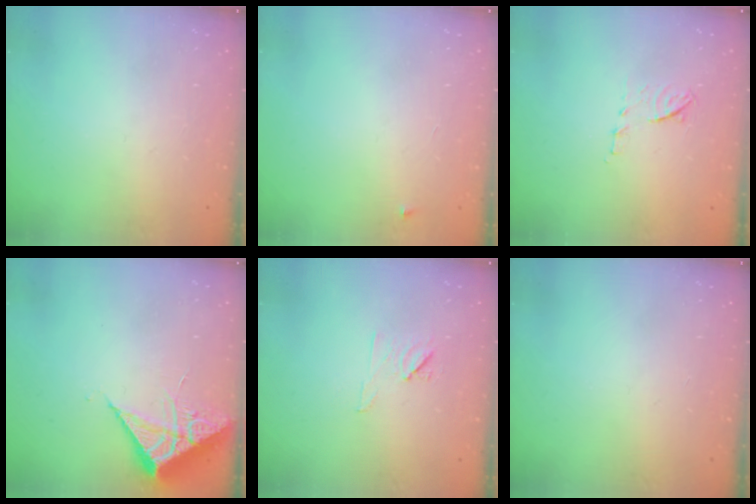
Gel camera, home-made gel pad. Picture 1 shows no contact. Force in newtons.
{"total": 2.3, "press": 2.3, "slide": 0.3}
{"total": 6.8, "press": 6.8, "slide": 0.9}
{"total": 6.2, "press": 6.2, "slide": 0.4}
{"total": 7.3, "press": 7.2, "slide": 1.3}
{"total": 0.0}